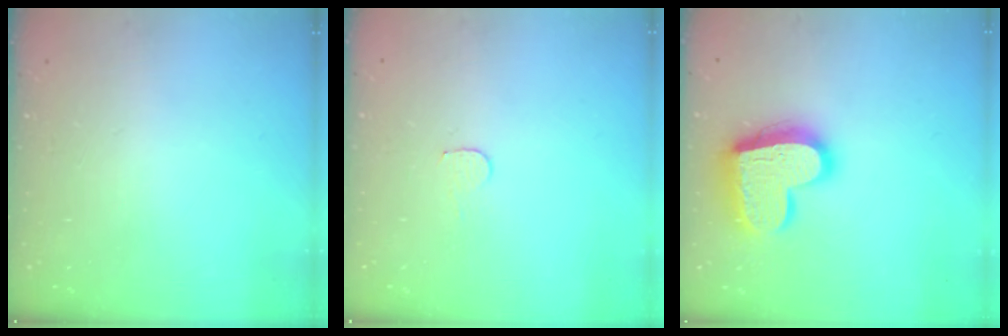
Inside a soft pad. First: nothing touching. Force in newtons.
{"total": 3.5, "press": 3.5, "slide": 0.3}
{"total": 18.2, "press": 18.1, "slide": 1.4}